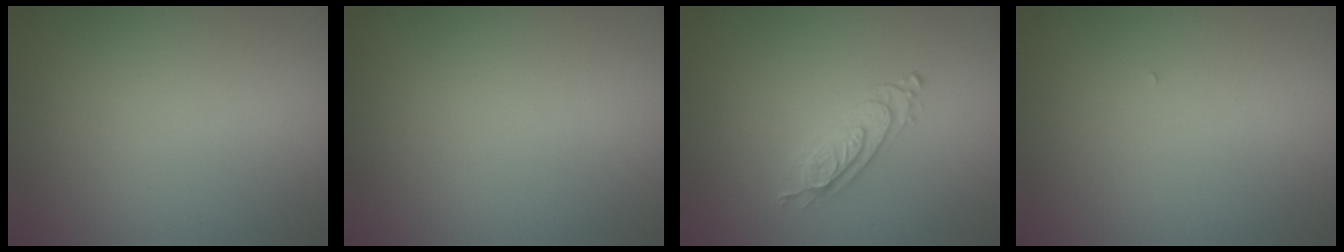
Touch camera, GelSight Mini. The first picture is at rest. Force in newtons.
{"total": 0.0}
{"total": 2.2, "press": 2.0, "slide": 0.7}
{"total": 0.0}